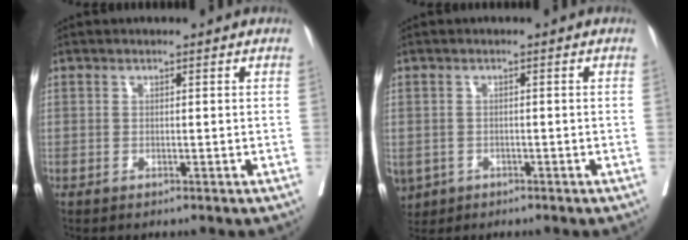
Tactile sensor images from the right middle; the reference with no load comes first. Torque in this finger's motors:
{"motor_torque": [1.42, -0.72, 1.05, 0.21]}